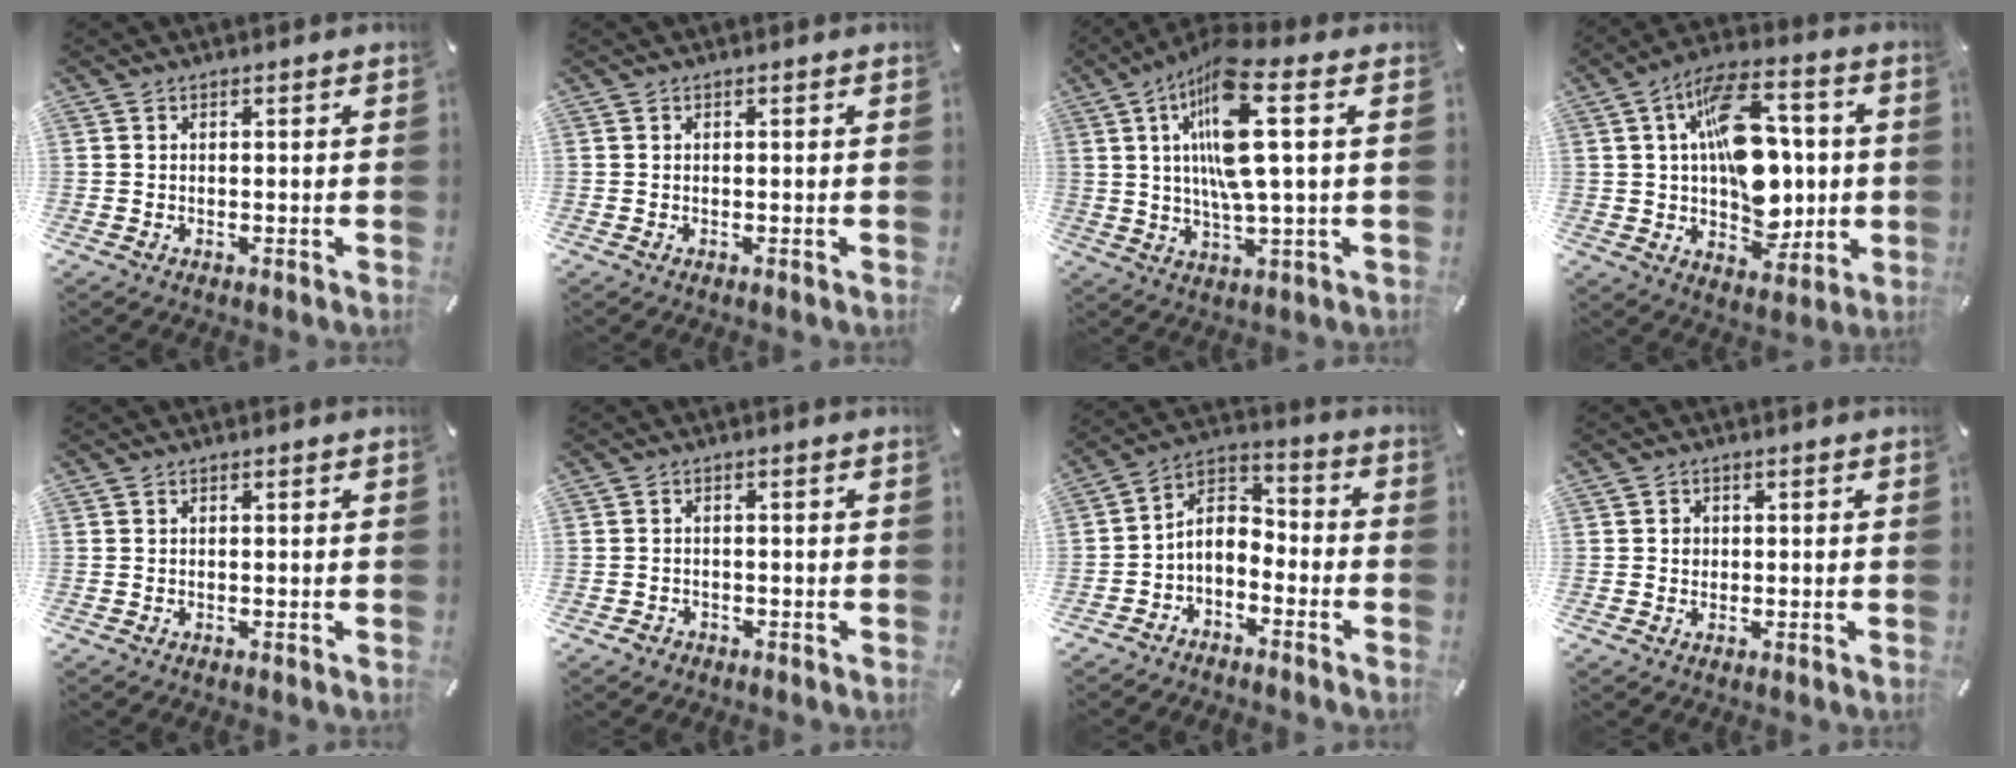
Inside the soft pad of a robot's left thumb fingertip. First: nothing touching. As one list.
[{"total": 0.0}, {"total": 15.3, "force": [4.2, 3.0, 14.4], "torque": [-0.288, -0.009, 0.063]}, {"total": 19.9, "force": [2.0, 12.4, 15.5], "torque": [-0.230, 0.005, 0.039]}, {"total": 0.0}, {"total": 1.7, "force": [-0.9, 1.4, 0.4], "torque": [-0.008, 0.005, -0.021]}, {"total": 6.6, "force": [-2.8, 4.7, 3.8], "torque": [-0.076, 0.014, -0.053]}, {"total": 1.5, "force": [0.0, 1.4, 0.5], "torque": [-0.002, 0.003, -0.005]}]